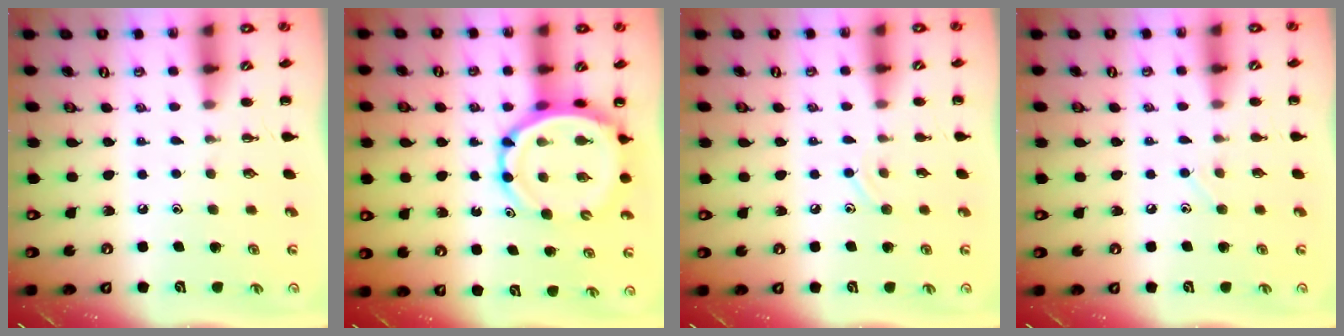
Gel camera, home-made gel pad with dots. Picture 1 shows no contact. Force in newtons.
{"total": 8.9, "press": 8.4, "slide": 2.9}
{"total": 6.5, "press": 6.1, "slide": 2.1}
{"total": 4.0, "press": 3.8, "slide": 1.3}